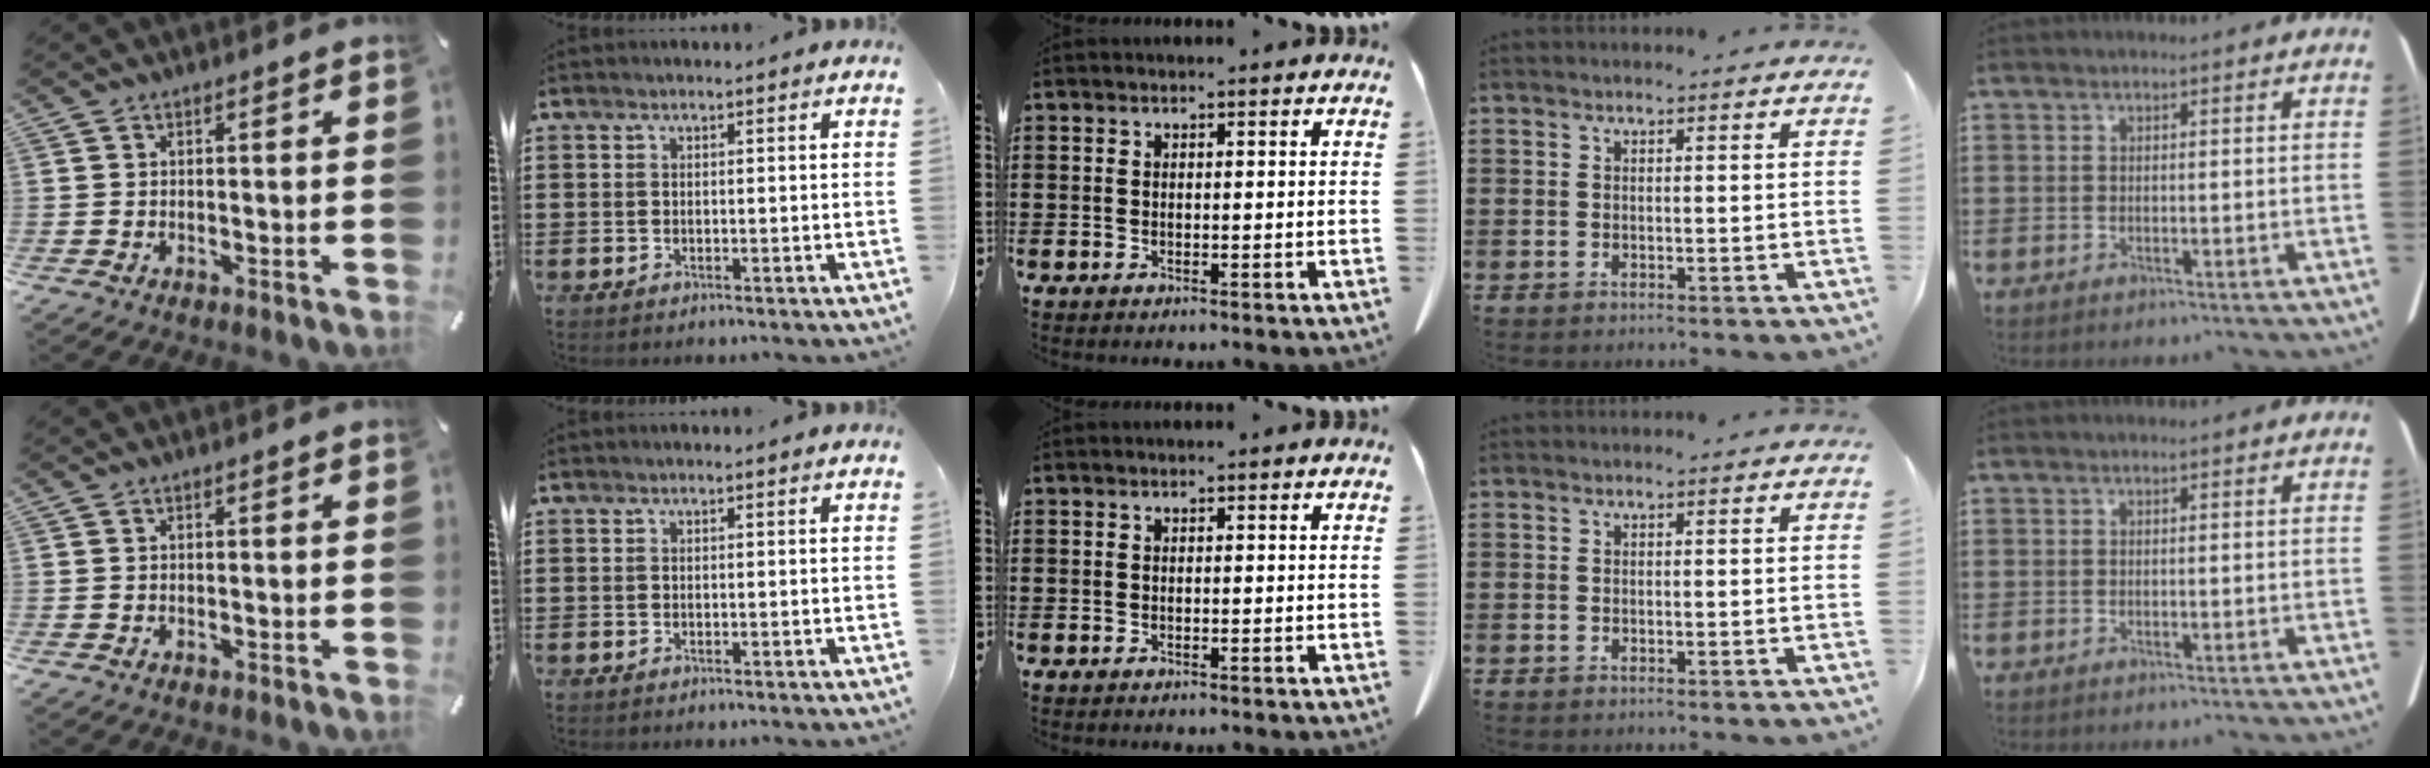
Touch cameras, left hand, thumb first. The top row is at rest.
{}